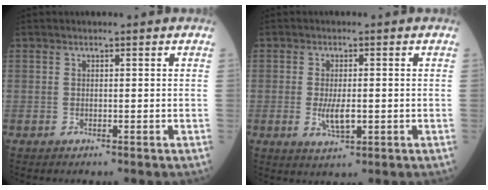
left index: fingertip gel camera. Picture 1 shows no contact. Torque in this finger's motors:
{"motor_torque": [0.10, 0.04, 0.13, 0.03]}